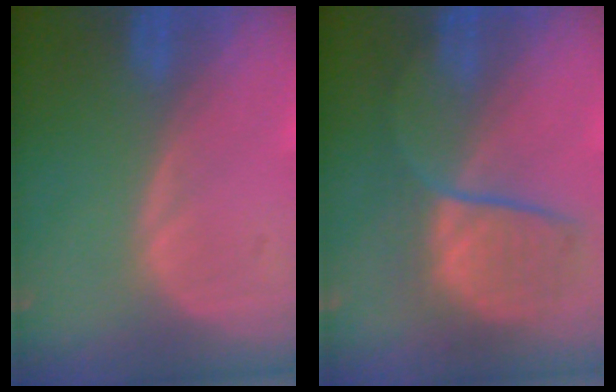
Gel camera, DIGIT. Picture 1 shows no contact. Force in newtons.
{"total": 7.4, "press": 7.4, "slide": 0.2}